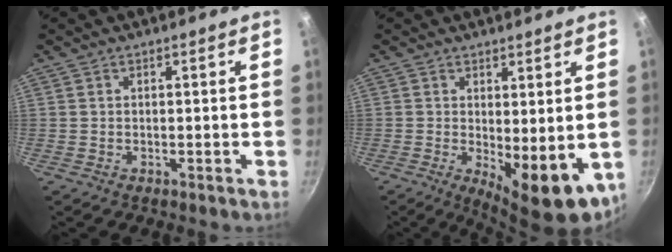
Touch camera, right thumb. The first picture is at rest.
{"total": 10.1, "force": [-0.7, 4.1, 9.2], "torque": [-0.106, -0.011, 0.003]}